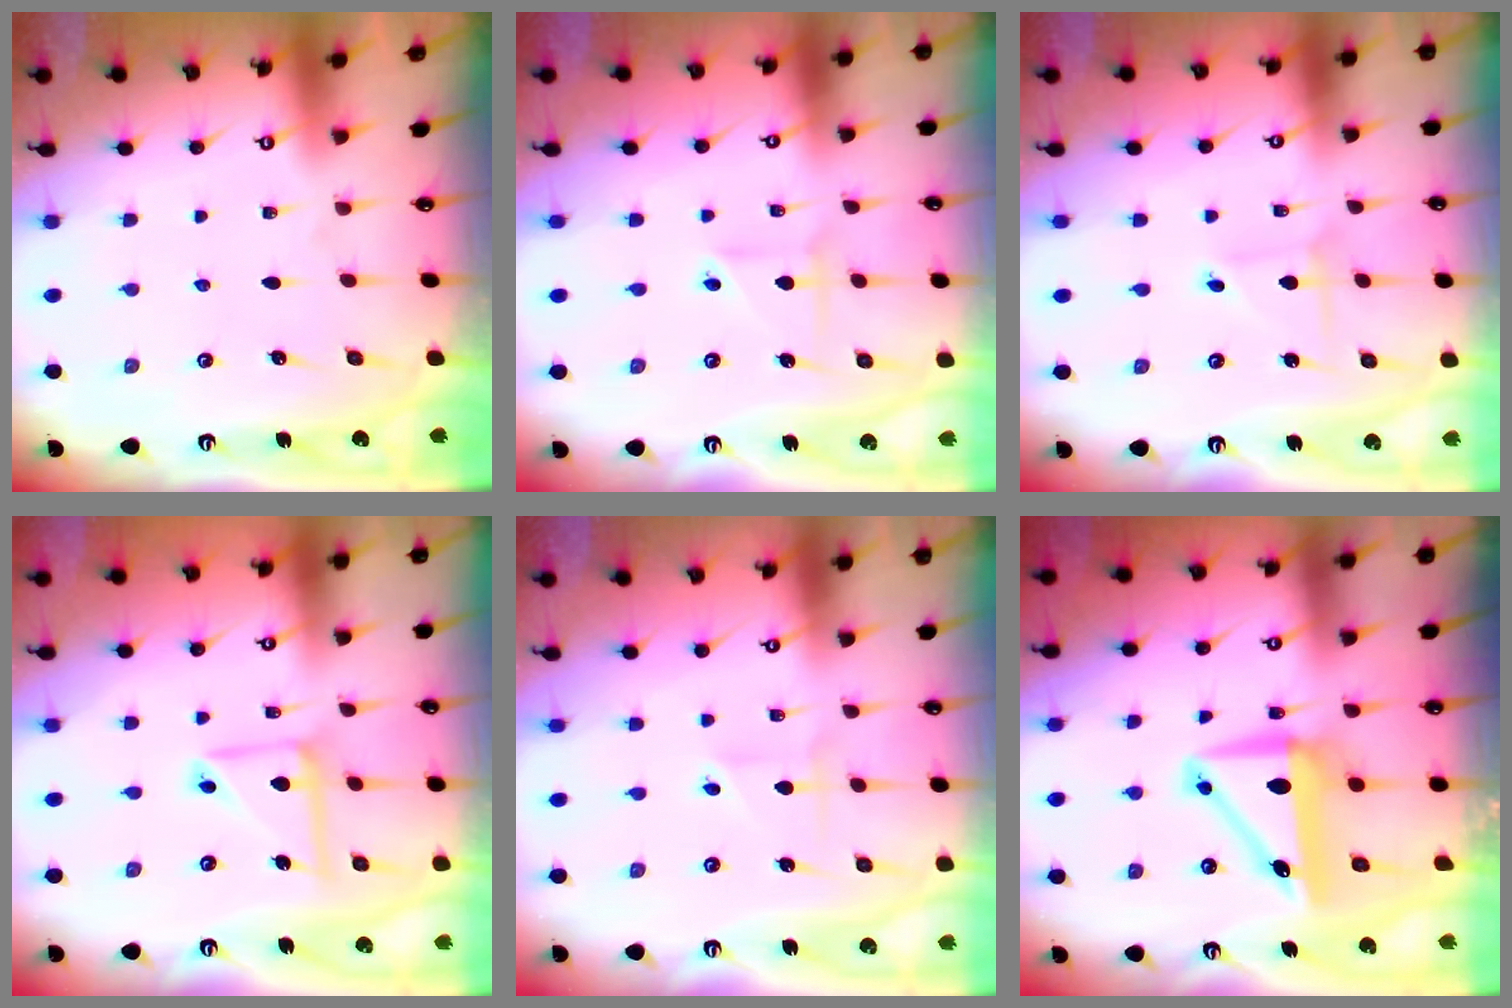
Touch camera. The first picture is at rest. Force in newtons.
{"total": 3.1, "press": 3.1, "slide": 0.2}
{"total": 1.4, "press": 1.4, "slide": 0.1}
{"total": 9.6, "press": 9.6, "slide": 0.8}
{"total": 1.8, "press": 1.7, "slide": 0.4}
{"total": 9.4, "press": 9.2, "slide": 1.9}